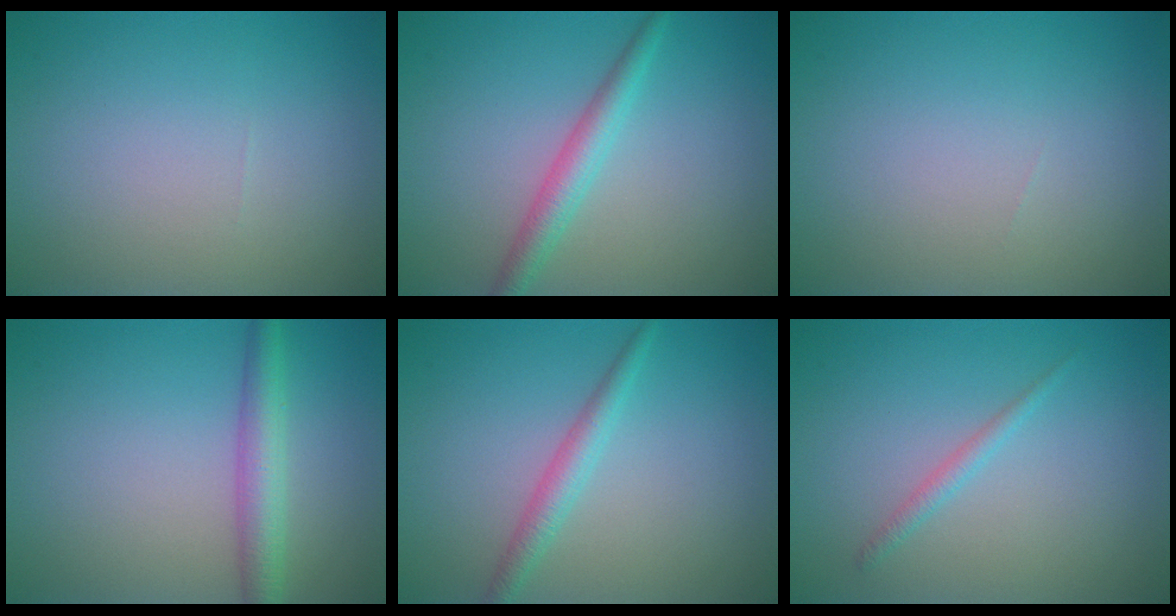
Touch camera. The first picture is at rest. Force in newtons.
{"total": 2.7, "press": 2.7, "slide": 0.1}
{"total": 0.0}
{"total": 3.5, "press": 3.5, "slide": 0.1}
{"total": 2.0, "press": 2.0, "slide": 0.0}
{"total": 1.1, "press": 1.1, "slide": 0.1}